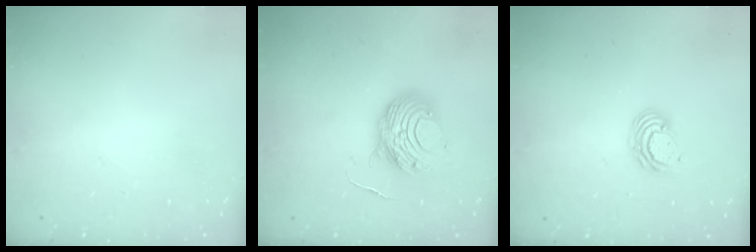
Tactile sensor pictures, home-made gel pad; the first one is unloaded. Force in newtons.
{"total": 11.2, "press": 11.2, "slide": 0.9}
{"total": 5.4, "press": 5.4, "slide": 0.2}